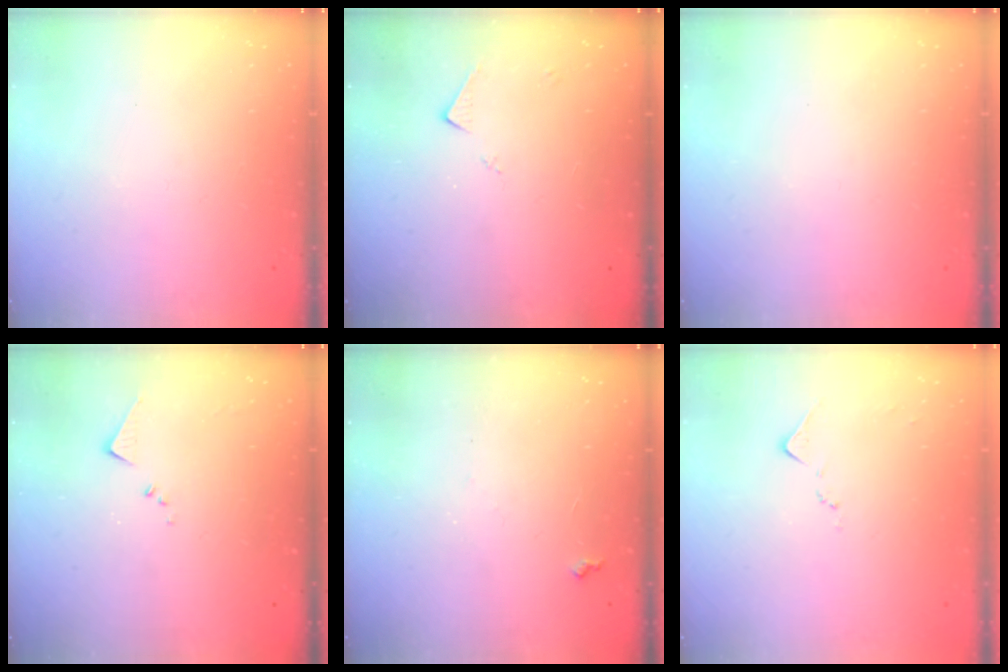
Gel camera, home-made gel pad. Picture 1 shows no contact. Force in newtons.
{"total": 3.6, "press": 3.6, "slide": 0.5}
{"total": 0.0}
{"total": 6.4, "press": 6.4, "slide": 0.4}
{"total": 5.0, "press": 5.0, "slide": 0.7}
{"total": 6.6, "press": 6.6, "slide": 0.7}